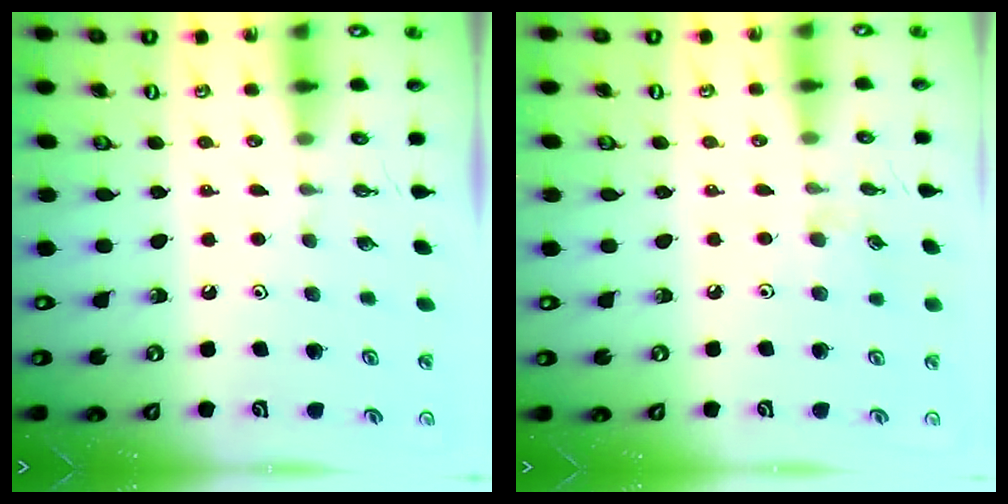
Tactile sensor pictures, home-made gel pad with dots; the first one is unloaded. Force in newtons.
{"total": 6.1, "press": 6.0, "slide": 0.6}